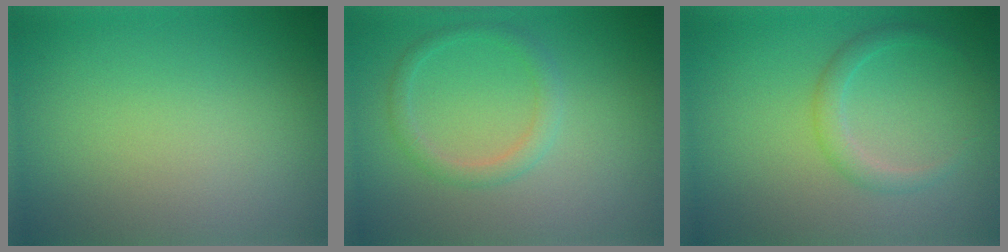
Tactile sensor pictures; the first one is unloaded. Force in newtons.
{"total": 1.9, "press": 1.8, "slide": 0.1}
{"total": 1.7, "press": 1.7, "slide": 0.1}